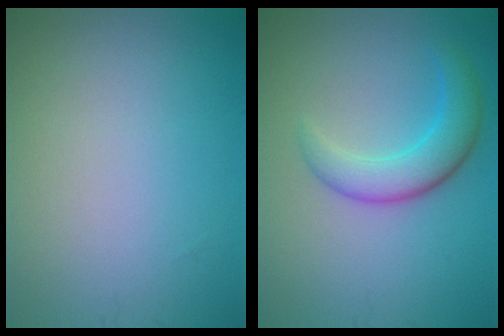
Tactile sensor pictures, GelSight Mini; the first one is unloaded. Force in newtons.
{"total": 3.9, "press": 3.9, "slide": 0.2}